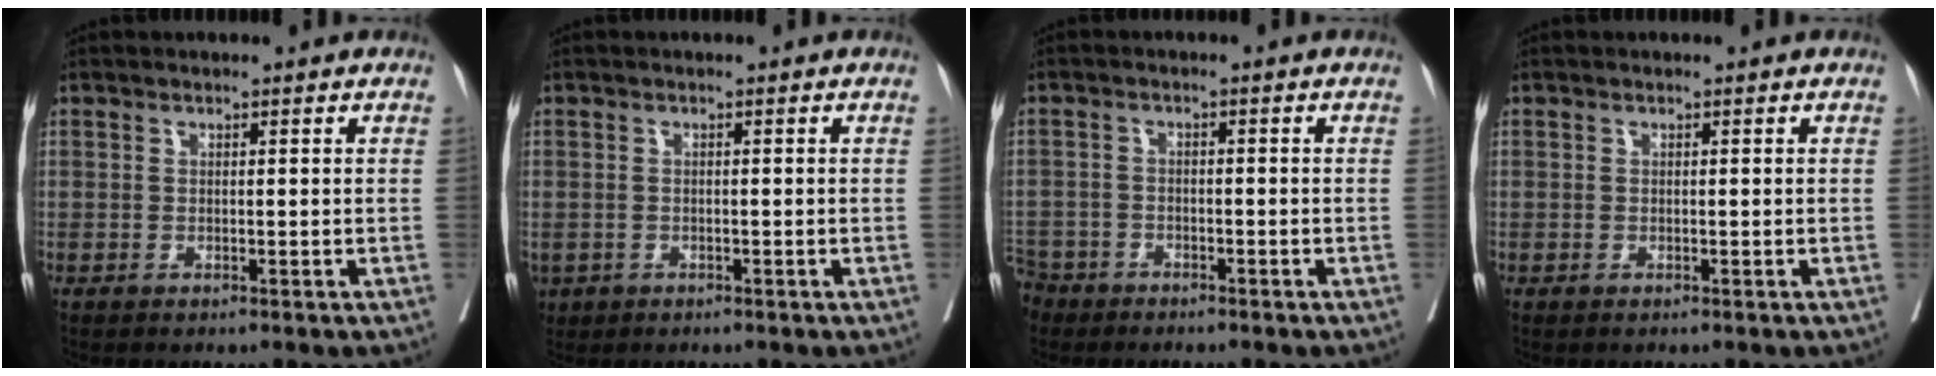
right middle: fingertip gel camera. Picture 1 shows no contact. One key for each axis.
{"total": 2.8, "fx": -1.5, "fy": 2.3, "fz": 0.9, "tx": -0.020, "ty": -0.003, "tz": -0.022}
{"total": 5.9, "fx": -4.8, "fy": 3.3, "fz": 0.6, "tx": -0.020, "ty": -0.005, "tz": -0.094}
{"total": 0.0}